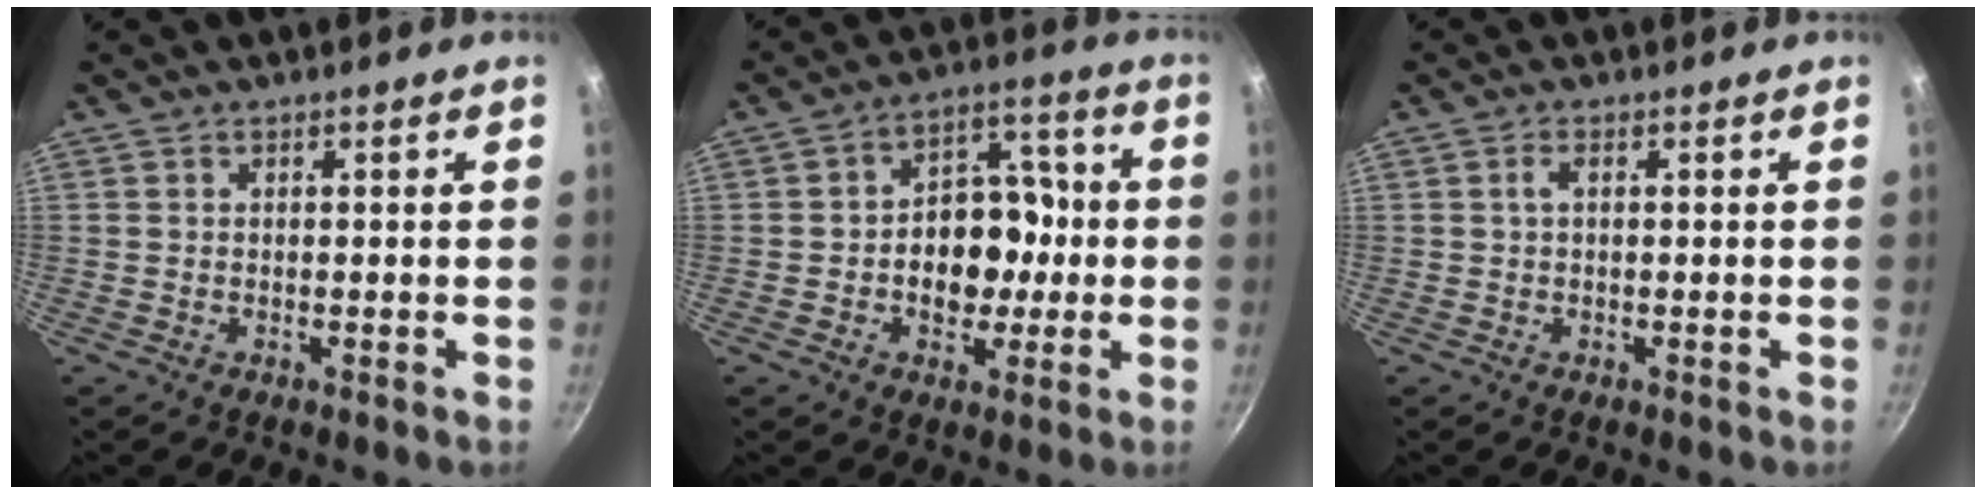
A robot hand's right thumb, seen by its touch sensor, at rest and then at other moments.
{"total": 12.5, "force": [-1.4, 9.2, 8.3], "torque": [-0.069, 0.026, -0.029]}
{"total": 1.3, "force": [0.2, 0.5, 1.2], "torque": [-0.025, 0.004, 0.003]}